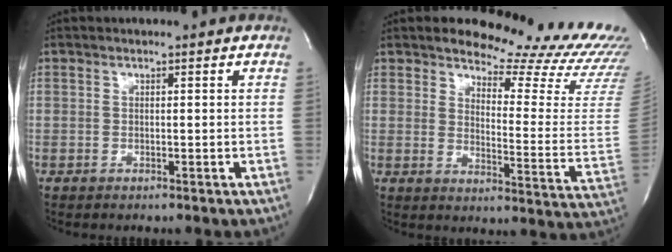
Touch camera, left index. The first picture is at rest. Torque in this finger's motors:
{"motor_torque": [1.10, -1.04, 0.14, 0.02]}